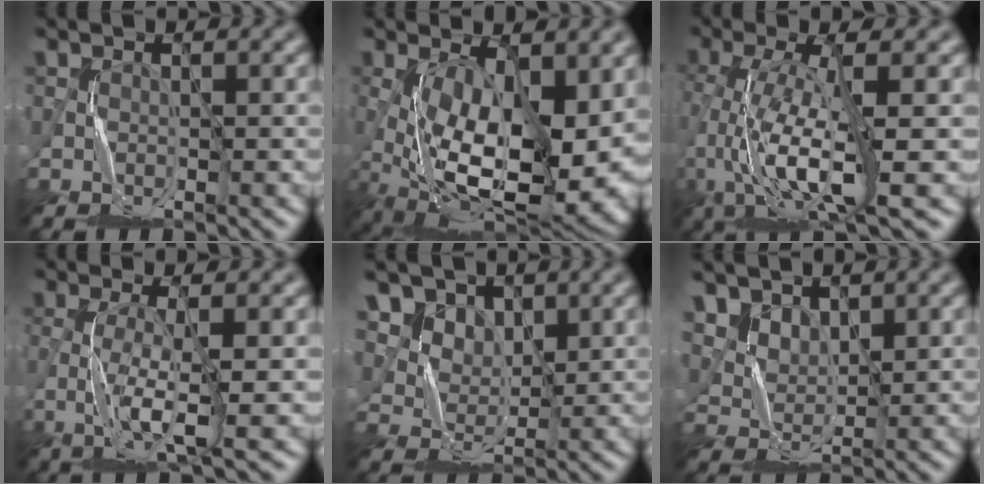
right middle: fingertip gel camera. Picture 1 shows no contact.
{"total": 16.7, "force": [-3.5, 6.8, 14.8], "torque": [-0.244, -0.025, -0.045]}
{"total": 8.8, "force": [-1.9, 2.2, 8.3], "torque": [-0.173, 0.002, -0.042]}
{"total": 4.5, "force": [-0.9, 0.8, 4.3], "torque": [-0.091, -0.003, -0.023]}
{"total": 8.2, "force": [5.2, 5.5, 3.1], "torque": [-0.081, -0.010, 0.108]}
{"total": 4.7, "force": [3.5, 2.6, 1.7], "torque": [-0.051, -0.012, 0.090]}